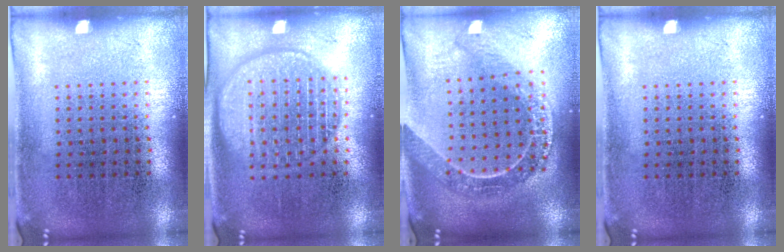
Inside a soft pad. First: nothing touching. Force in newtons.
{"total": 3.0, "press": 3.0, "slide": 0.3}
{"total": 2.2, "press": 1.8, "slide": 1.2}
{"total": 0.0}